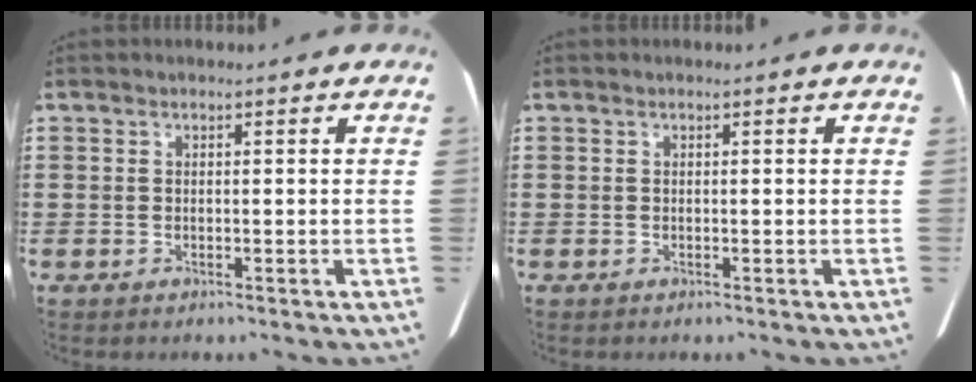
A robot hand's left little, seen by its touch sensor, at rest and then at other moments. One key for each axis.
{"total": 0.0}